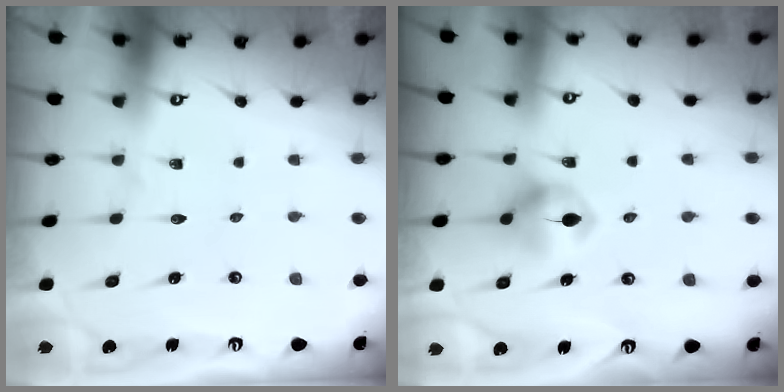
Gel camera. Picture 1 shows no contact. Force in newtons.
{"total": 6.4, "press": 6.4, "slide": 0.5}